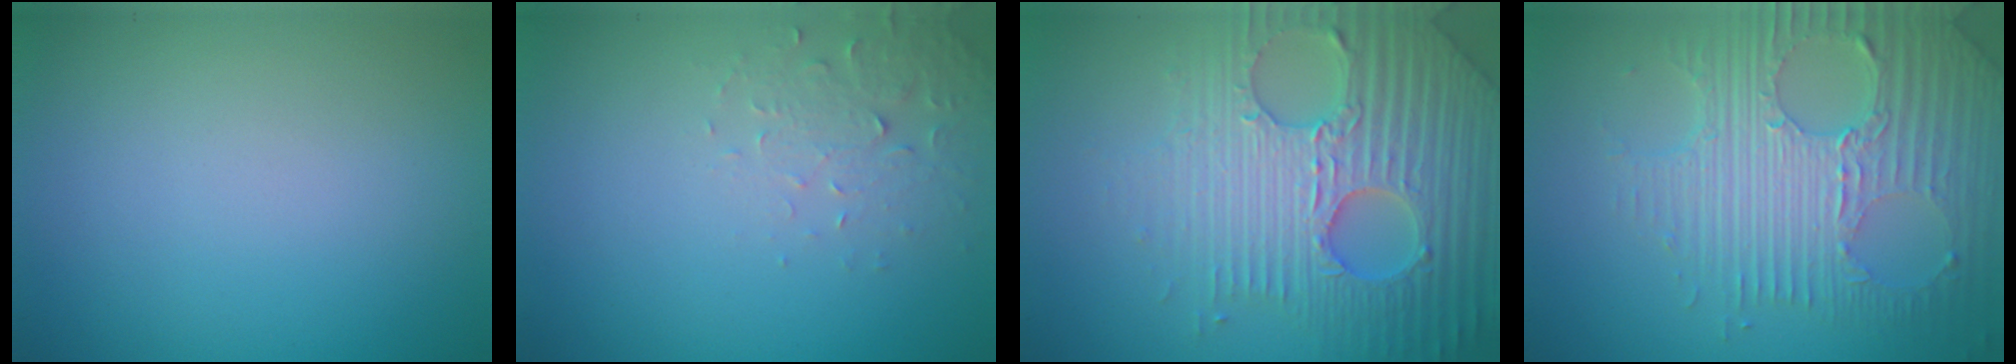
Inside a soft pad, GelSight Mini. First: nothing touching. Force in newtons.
{"total": 2.2, "press": 2.2, "slide": 0.4}
{"total": 7.3, "press": 7.1, "slide": 1.7}
{"total": 7.6, "press": 5.2, "slide": 5.6}